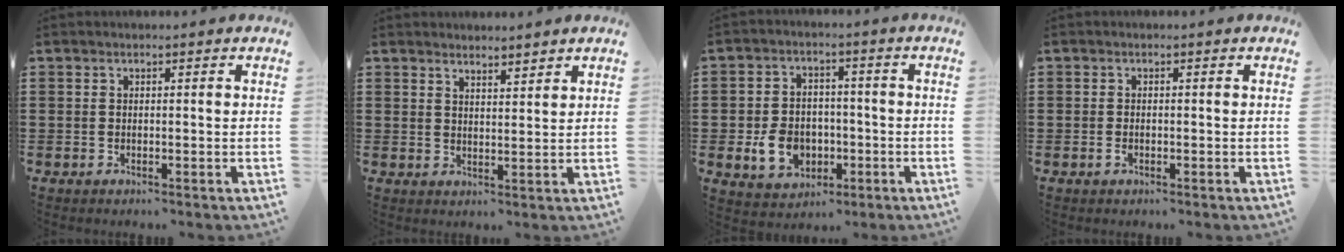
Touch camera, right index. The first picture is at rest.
{"total": 2.3, "force": [2.3, 0.2, 0.0], "torque": [-0.005, 0.002, 0.046]}
{"total": 7.6, "force": [-2.1, 5.8, 4.4], "torque": [-0.108, 0.008, -0.038]}
{"total": 0.9, "force": [-0.4, 0.4, 0.7], "torque": [-0.015, -0.005, -0.006]}